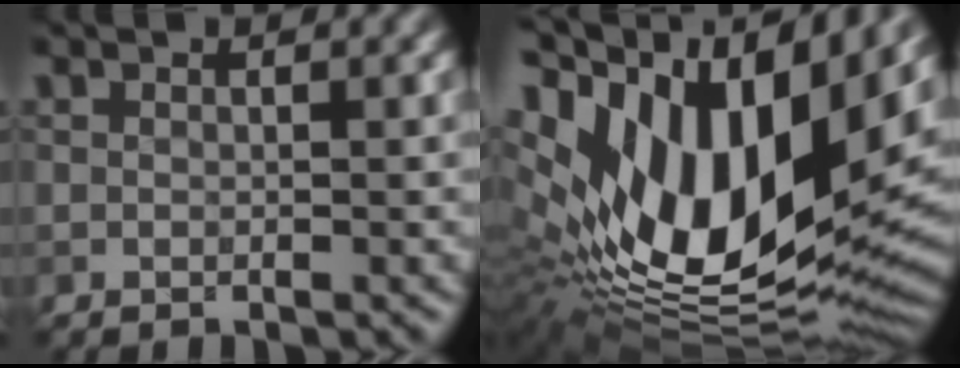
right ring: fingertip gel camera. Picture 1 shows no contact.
{"total": 18.4, "force": [4.2, 8.9, 15.5], "torque": [-0.295, 0.010, 0.067]}